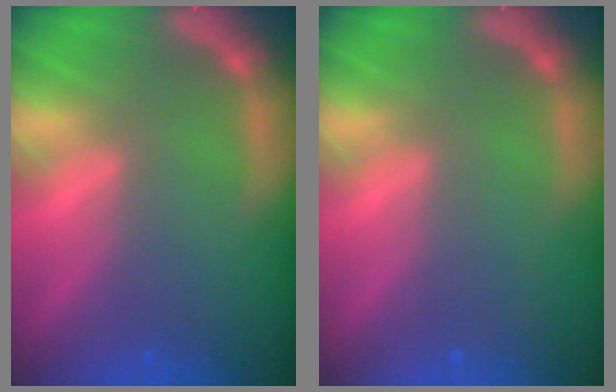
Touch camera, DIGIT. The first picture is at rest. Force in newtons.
{"total": 0.0}